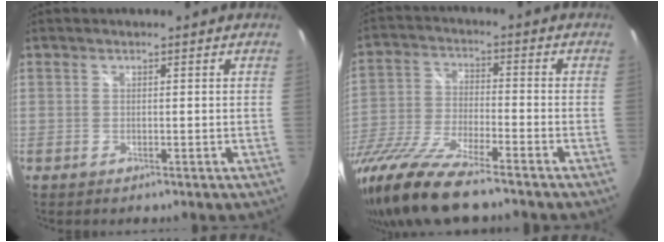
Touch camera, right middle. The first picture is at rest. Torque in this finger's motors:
{"motor_torque": [1.12, -1.02, 0.96, 0.21]}